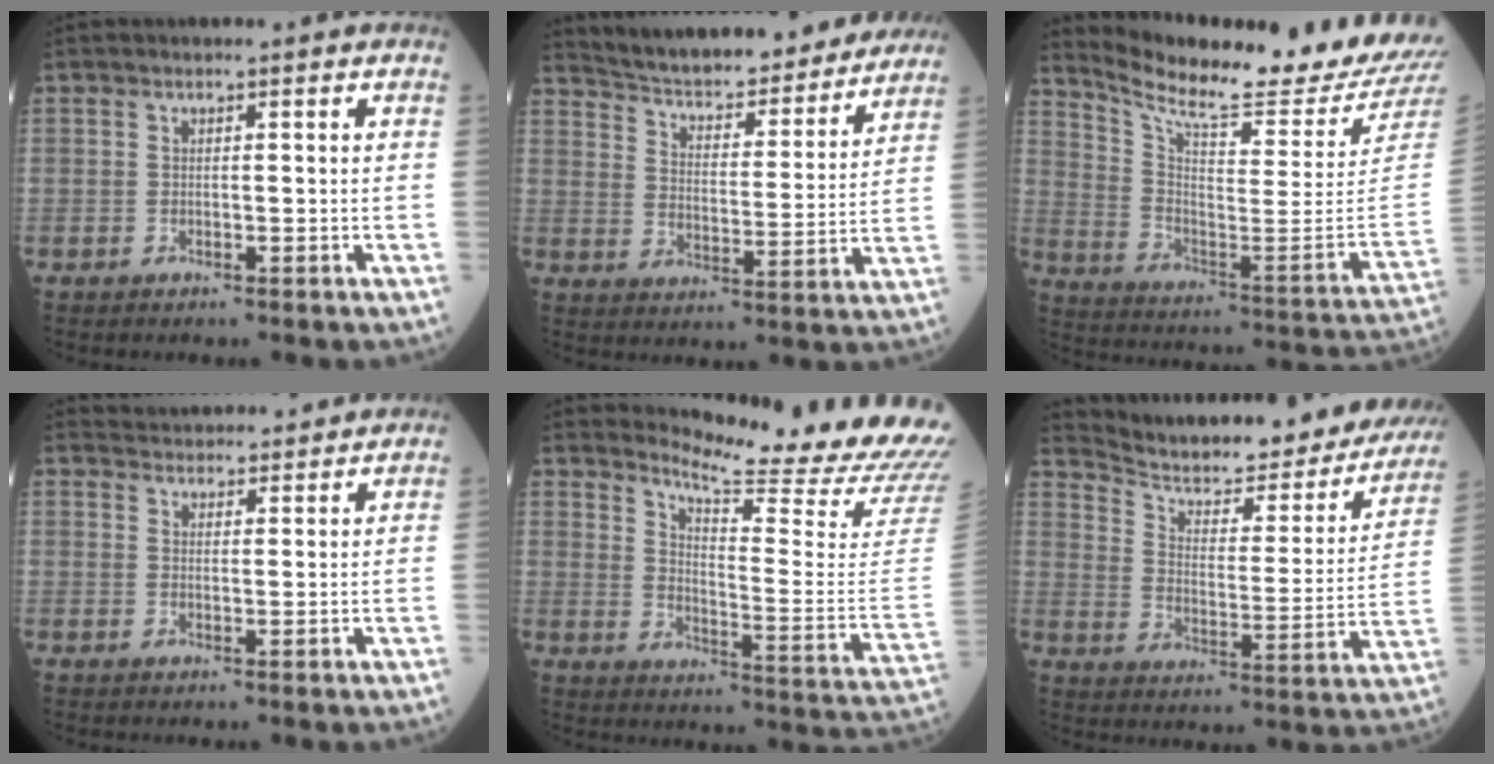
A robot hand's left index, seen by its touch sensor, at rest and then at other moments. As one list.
[{"total": 21.4, "force": [19.9, 4.0, 6.9], "torque": [-0.099, -0.016, 0.271]}, {"total": 22.3, "force": [21.0, -0.5, 7.5], "torque": [-0.149, -0.115, 0.295]}, {"total": 10.0, "force": [9.7, 1.8, 1.6], "torque": [-0.014, 0.021, 0.124]}, {"total": 20.9, "force": [19.6, -0.8, 7.3], "torque": [-0.127, -0.140, 0.240]}, {"total": 26.2, "force": [23.6, 5.3, 10.2], "torque": [-0.151, -0.068, 0.301]}]